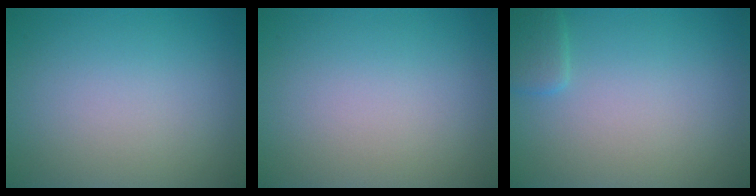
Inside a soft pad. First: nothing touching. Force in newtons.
{"total": 0.0}
{"total": 1.5, "press": 1.5, "slide": 0.1}